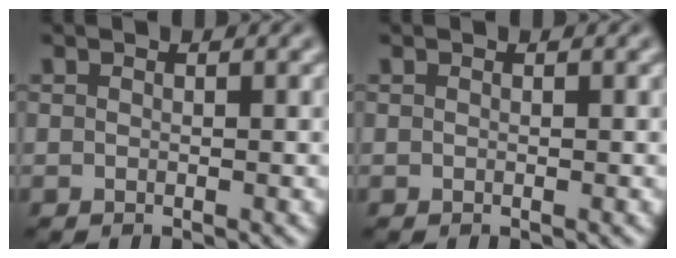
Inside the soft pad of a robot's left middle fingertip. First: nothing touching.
{"total": 0.0}